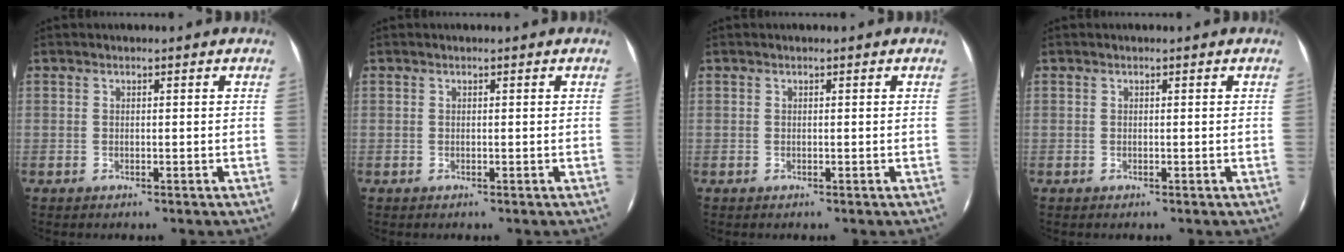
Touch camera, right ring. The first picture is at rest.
{"total": 0.0}
{"total": 0.0}
{"total": 0.0}